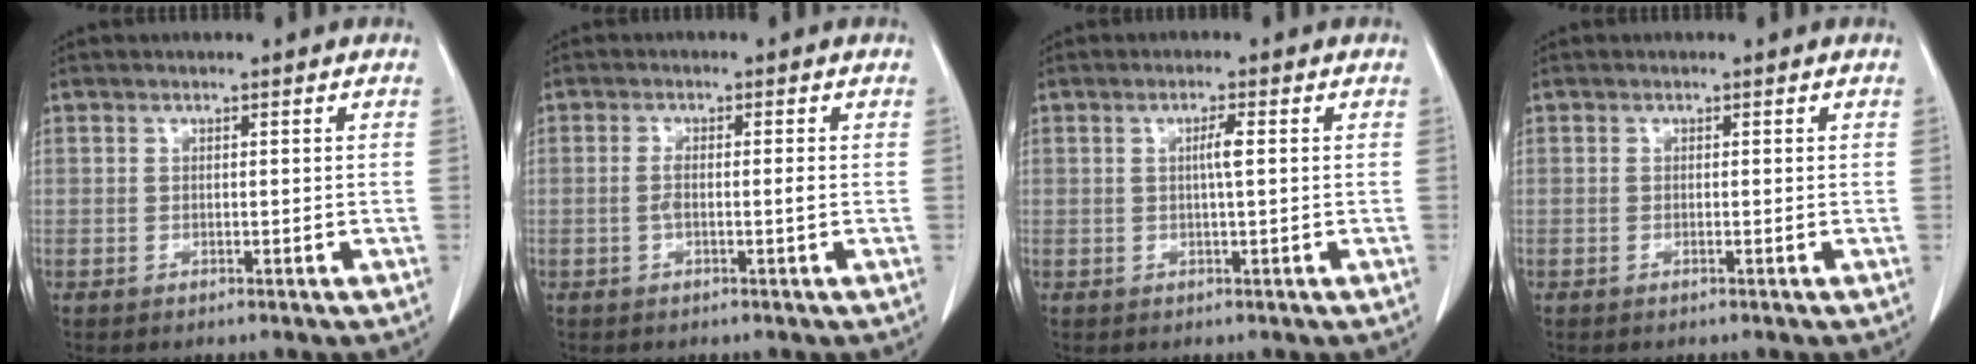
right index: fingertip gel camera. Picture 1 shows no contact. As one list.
[{"total": 2.1, "force": [-0.5, 0.1, 2.1], "torque": [-0.041, -0.001, -0.009]}, {"total": 2.1, "force": [0.3, -0.1, 2.0], "torque": [-0.036, 0.002, 0.003]}, {"total": 0.0}]